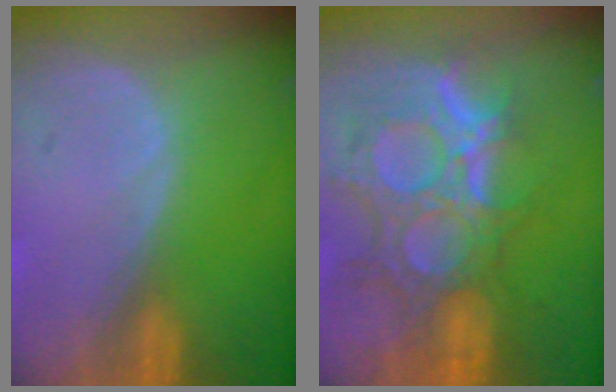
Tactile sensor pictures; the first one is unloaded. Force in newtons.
{"total": 12.0, "press": 10.7, "slide": 5.3}